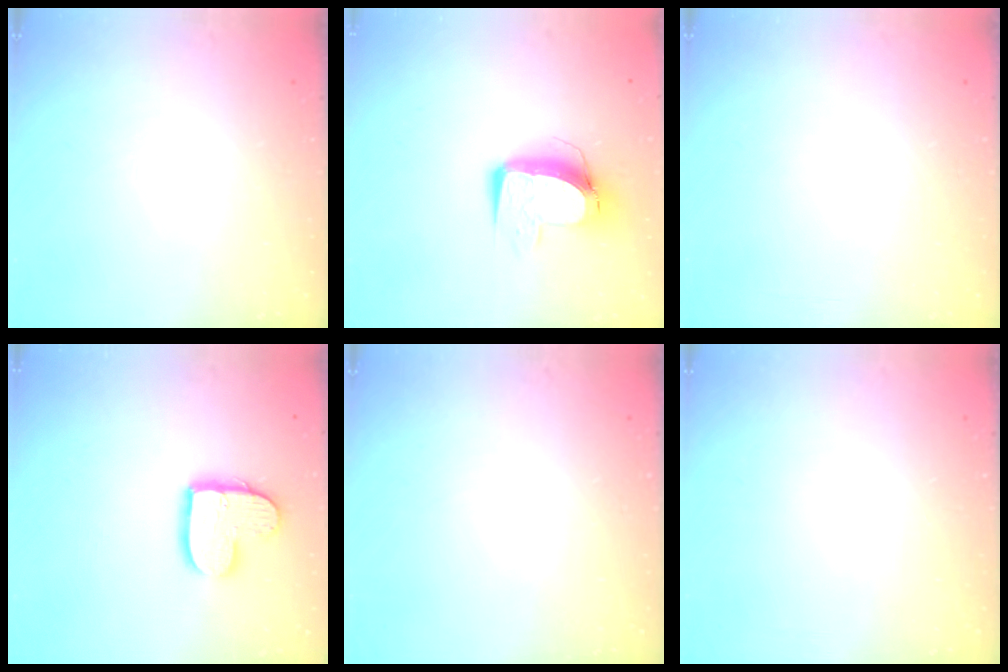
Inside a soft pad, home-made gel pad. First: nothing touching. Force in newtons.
{"total": 10.5, "press": 10.5, "slide": 0.7}
{"total": 0.0}
{"total": 10.8, "press": 10.7, "slide": 0.9}
{"total": 0.0}
{"total": 0.0}